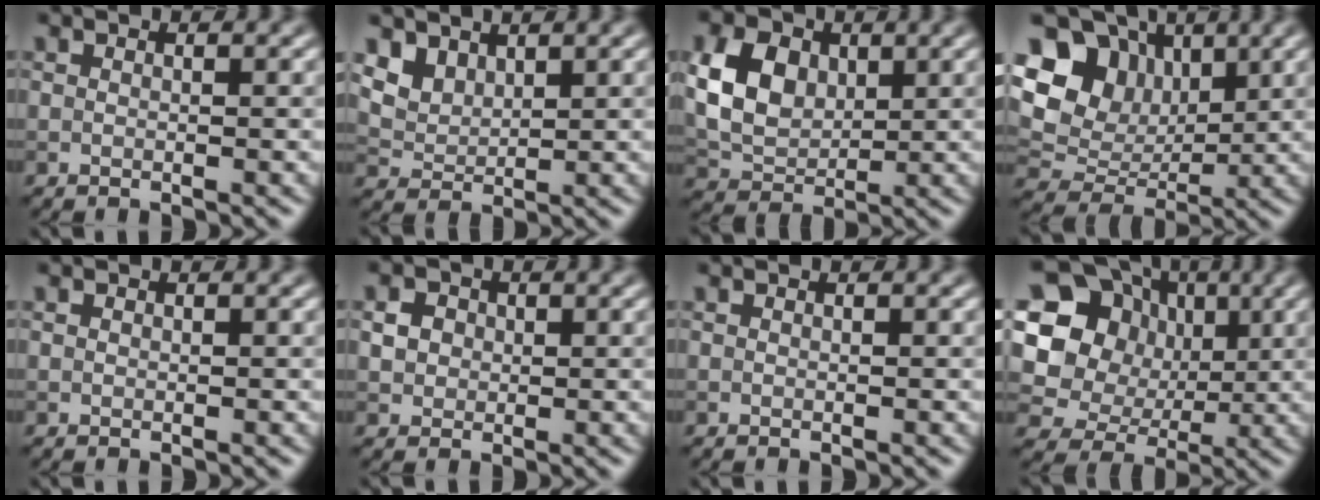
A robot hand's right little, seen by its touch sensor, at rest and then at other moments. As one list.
[{"total": 3.9, "force": [2.8, 2.3, 1.5], "torque": [-0.047, -0.009, 0.075]}, {"total": 6.3, "force": [1.4, 4.5, 4.1], "torque": [-0.091, 0.004, 0.025]}, {"total": 11.0, "force": [3.8, 8.5, 6.0], "torque": [-0.119, 0.028, 0.061]}, {"total": 0.0}, {"total": 1.9, "force": [0.4, 1.7, 0.7], "torque": [-0.012, 0.000, 0.013]}, {"total": 0.0}, {"total": 17.4, "force": [4.2, 15.4, 7.0], "torque": [-0.166, 0.029, 0.058]}]